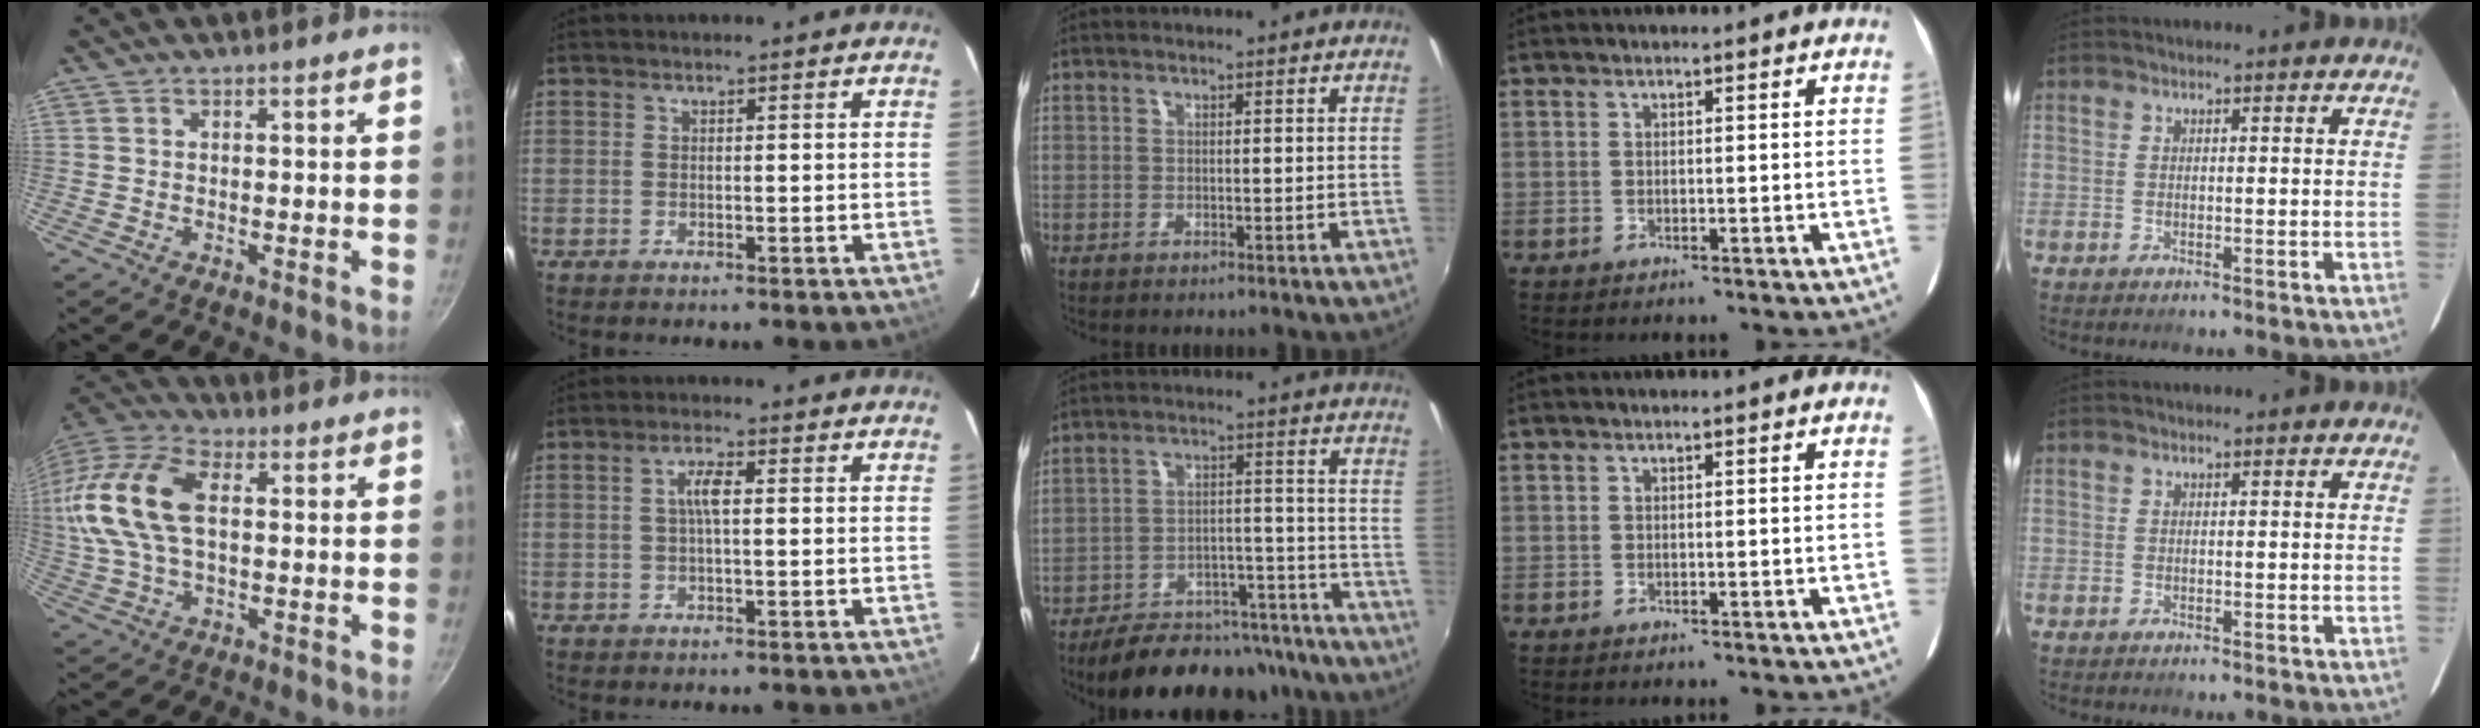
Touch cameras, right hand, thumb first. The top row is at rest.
{"thumb": {"total": 18.7, "force": [2.0, 10.8, 15.1], "torque": [-0.312, 0.030, 0.024]}, "index": {"total": 3.1, "force": [0.2, 0.7, 3.0], "torque": [-0.060, 0.006, 0.005]}, "middle": {"total": 20.1, "force": [-17.3, 7.3, 7.0], "torque": [-0.129, 0.030, -0.219]}}